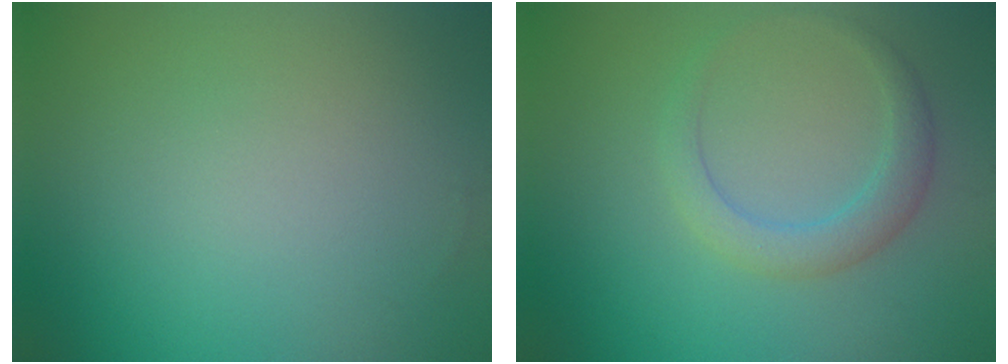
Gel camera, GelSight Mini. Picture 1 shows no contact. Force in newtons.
{"total": 2.8, "press": 2.8, "slide": 0.0}